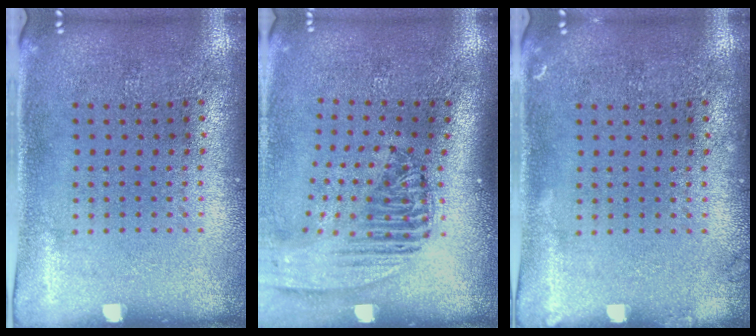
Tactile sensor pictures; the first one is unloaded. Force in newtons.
{"total": 2.4, "press": 1.8, "slide": 1.6}
{"total": 0.7, "press": 0.7, "slide": 0.1}